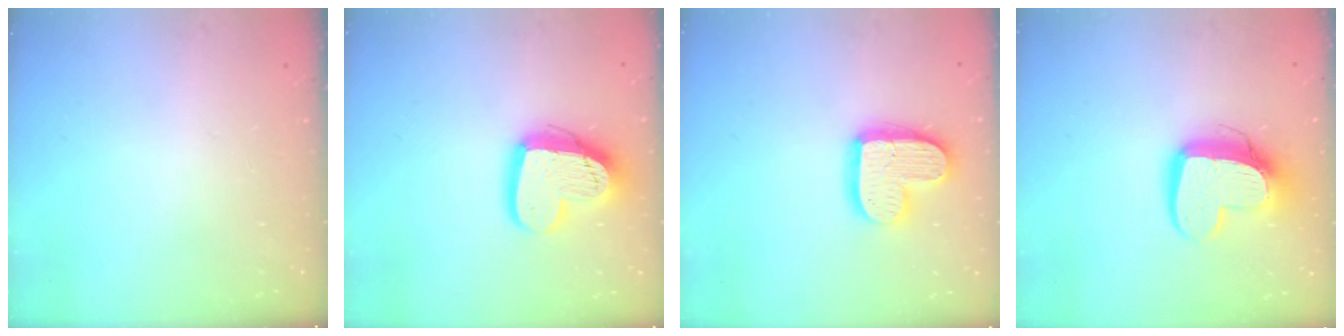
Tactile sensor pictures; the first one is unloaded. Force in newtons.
{"total": 16.7, "press": 16.6, "slide": 1.4}
{"total": 15.5, "press": 15.4, "slide": 1.2}
{"total": 14.1, "press": 14.0, "slide": 1.2}